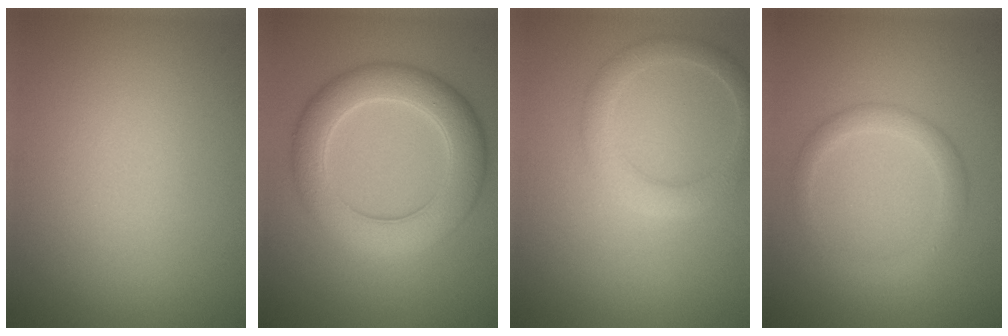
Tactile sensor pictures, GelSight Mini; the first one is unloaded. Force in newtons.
{"total": 7.0, "press": 7.0, "slide": 0.4}
{"total": 2.7, "press": 2.7, "slide": 0.2}
{"total": 2.3, "press": 2.3, "slide": 0.1}